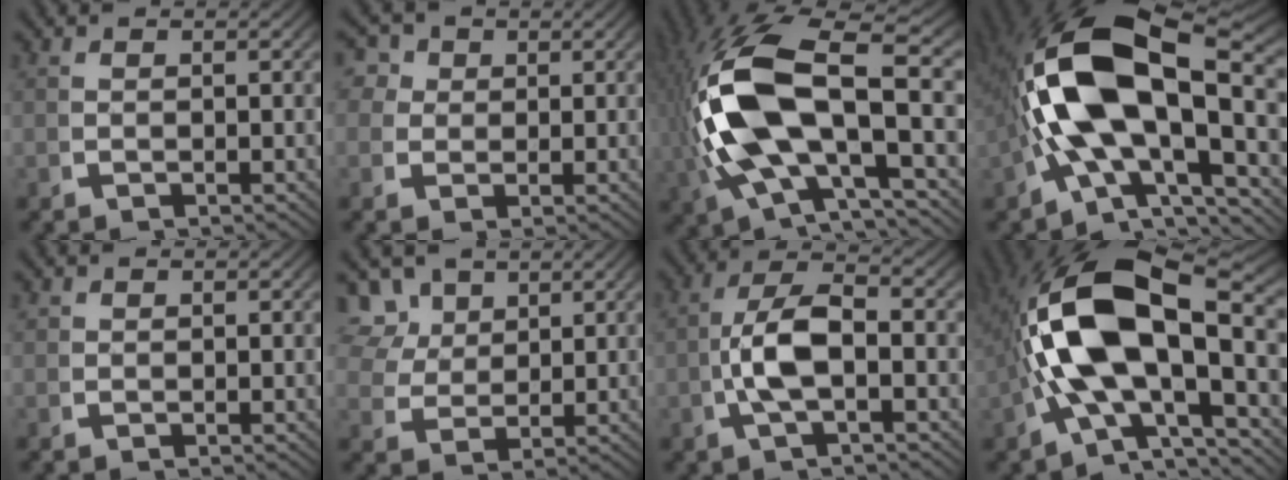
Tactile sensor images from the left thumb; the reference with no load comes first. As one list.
[{"total": 4.6, "force": [1.9, 3.9, 1.7], "torque": [-0.042, -0.004, 0.025]}, {"total": 14.8, "force": [0.5, 7.6, 12.7], "torque": [-0.283, -0.014, 0.028]}, {"total": 19.1, "force": [0.3, 11.4, 15.3], "torque": [-0.314, -0.036, 0.021]}, {"total": 0.6, "force": [0.2, 0.5, -0.1], "torque": [-0.004, -0.007, 0.006]}, {"total": 6.0, "force": [2.7, 4.8, 2.3], "torque": [-0.062, -0.016, 0.056]}, {"total": 6.7, "force": [-0.1, 3.5, 5.8], "torque": [-0.131, -0.014, 0.002]}, {"total": 17.0, "force": [0.4, 9.8, 13.9], "torque": [-0.288, -0.031, 0.021]}]